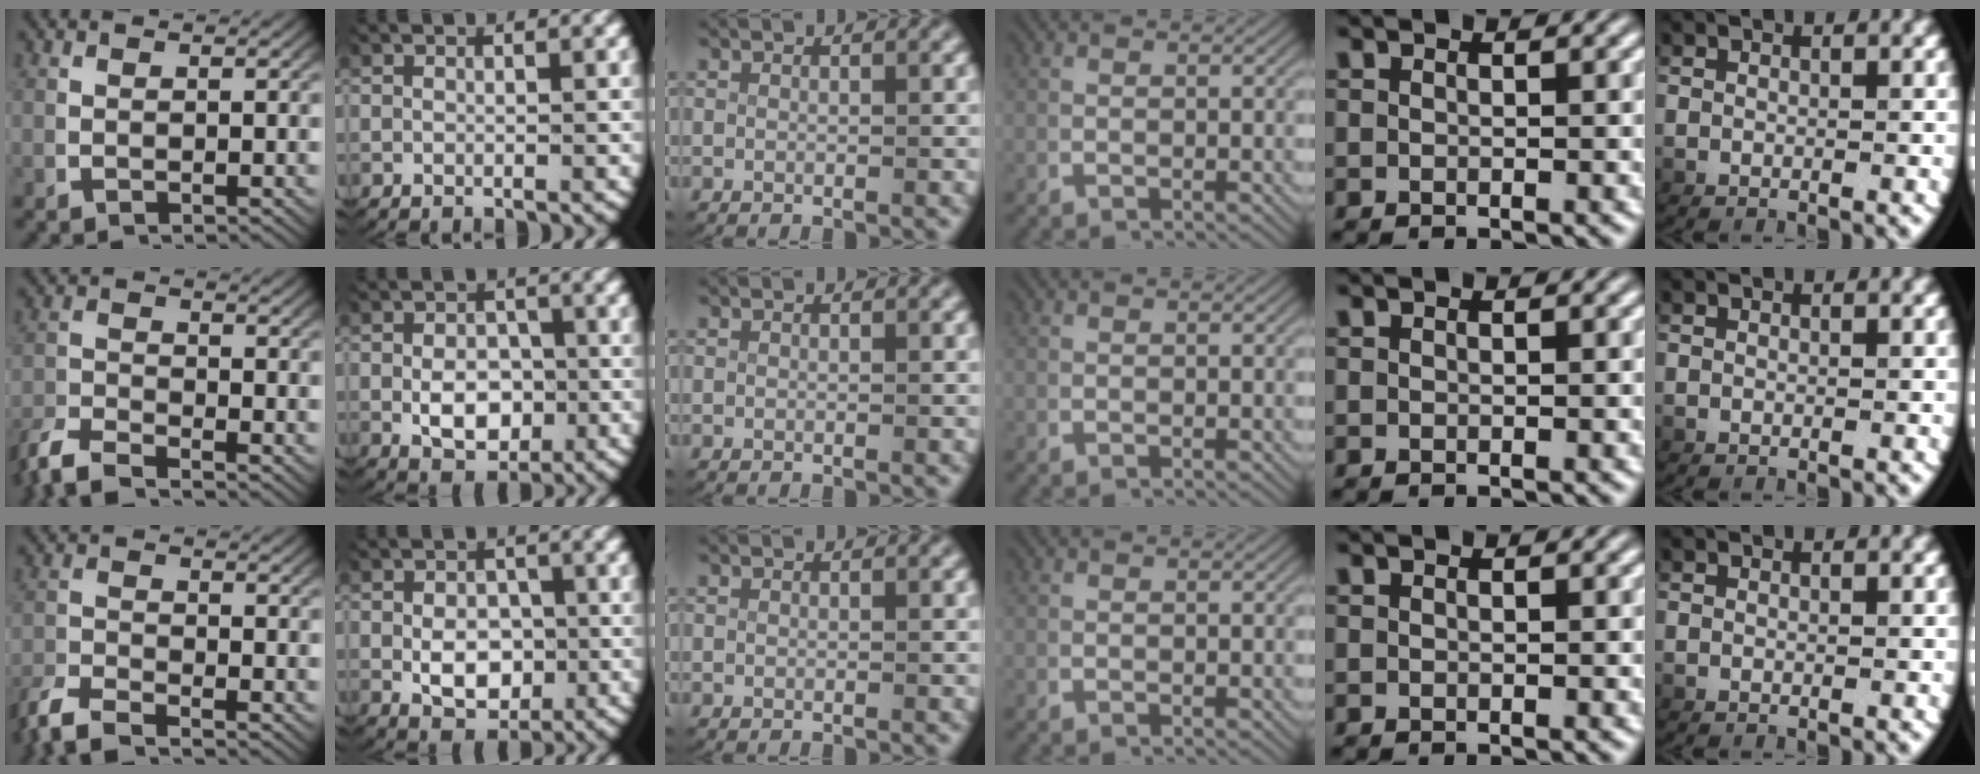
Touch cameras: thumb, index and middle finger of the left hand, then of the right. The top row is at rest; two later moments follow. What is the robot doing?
{"motion": "lift_and_place", "object": "card"}